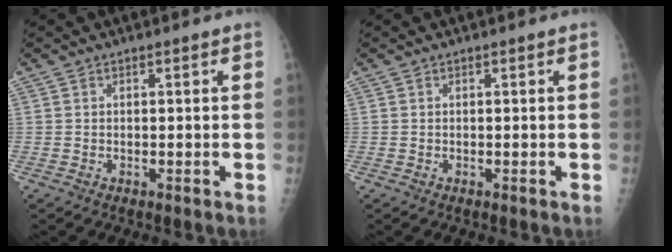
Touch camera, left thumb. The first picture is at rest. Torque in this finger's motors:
{"motor_torque": [0.00, 0.00, -0.01, -0.02, 0.00]}